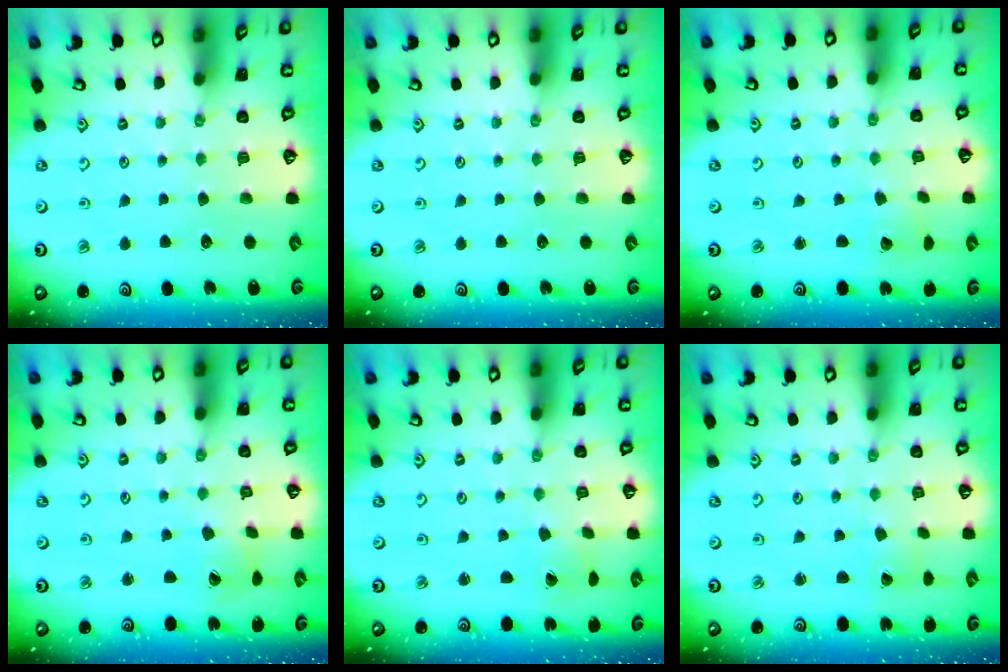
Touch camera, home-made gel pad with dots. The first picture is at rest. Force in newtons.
{"total": 0.0}
{"total": 2.3, "press": 2.3, "slide": 0.1}
{"total": 2.3, "press": 2.3, "slide": 0.3}
{"total": 1.4, "press": 1.4, "slide": 0.3}
{"total": 0.0}